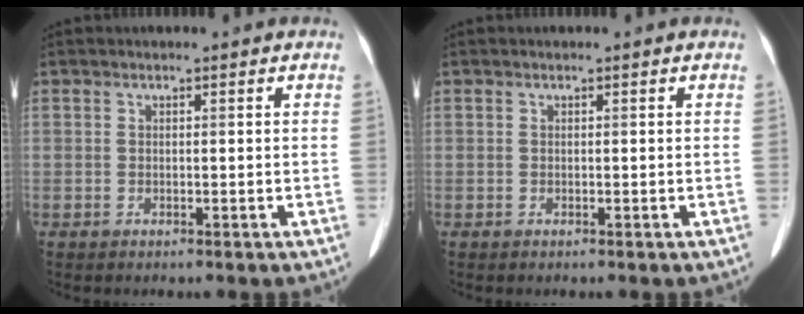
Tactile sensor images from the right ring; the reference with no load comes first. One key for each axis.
{"total": 0.0}